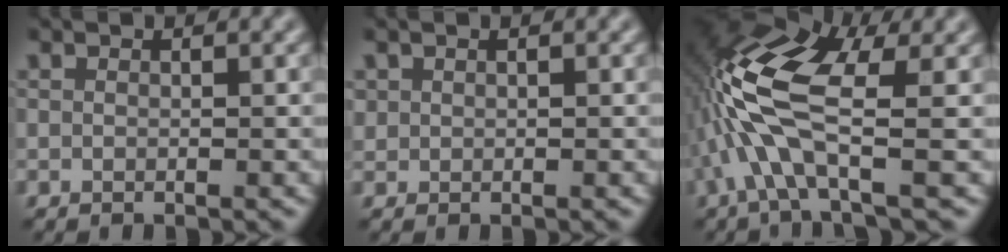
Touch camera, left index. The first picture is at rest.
{"total": 0.6, "force": [0.3, 0.5, 0.0], "torque": [-0.005, -0.002, 0.011]}
{"total": 8.3, "force": [-0.9, 3.1, 7.6], "torque": [-0.173, 0.023, -0.025]}